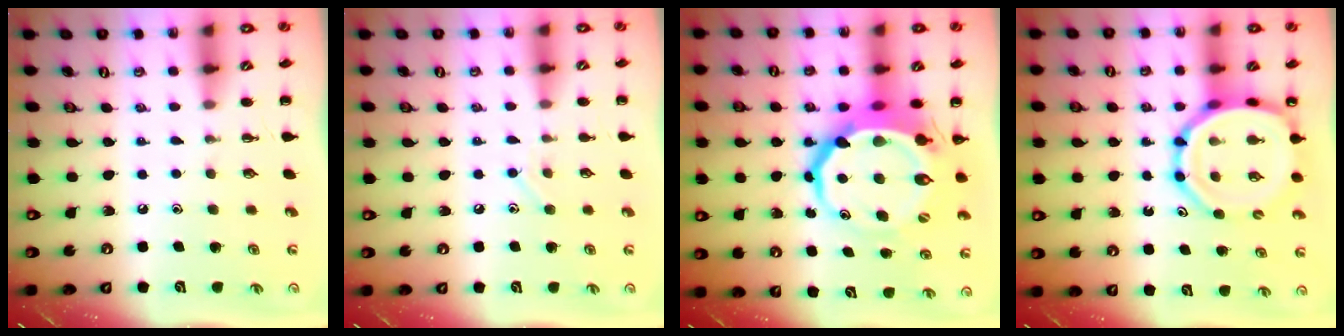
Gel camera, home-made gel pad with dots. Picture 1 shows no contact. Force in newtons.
{"total": 7.1, "press": 6.9, "slide": 1.5}
{"total": 13.8, "press": 13.5, "slide": 2.9}
{"total": 13.6, "press": 13.2, "slide": 3.5}